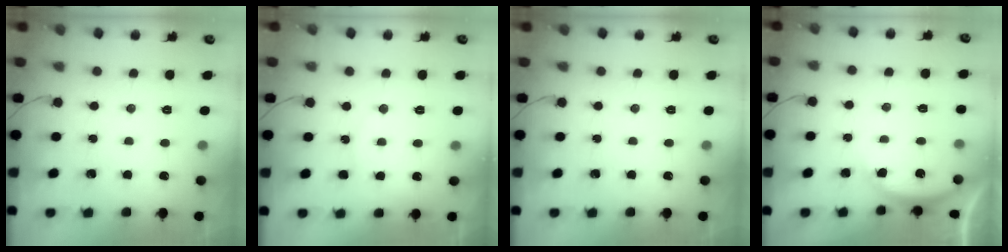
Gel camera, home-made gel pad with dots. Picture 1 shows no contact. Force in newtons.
{"total": 5.9, "press": 5.5, "slide": 2.2}
{"total": 0.0}
{"total": 3.9, "press": 3.8, "slide": 0.5}